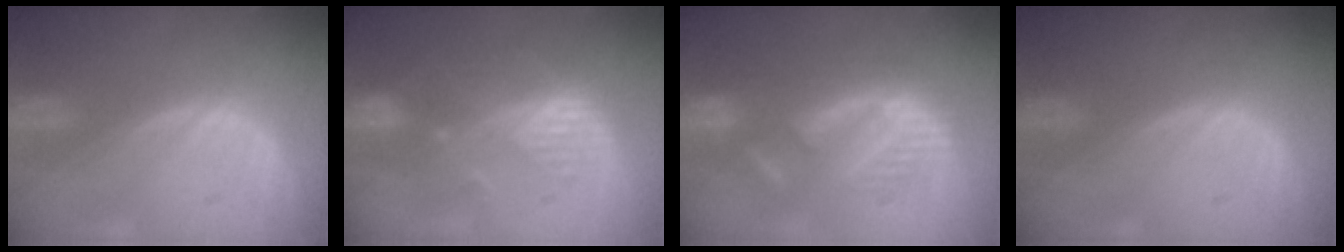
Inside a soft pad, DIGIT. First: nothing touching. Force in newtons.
{"total": 8.9, "press": 7.7, "slide": 4.5}
{"total": 8.7, "press": 8.6, "slide": 1.4}
{"total": 0.0}